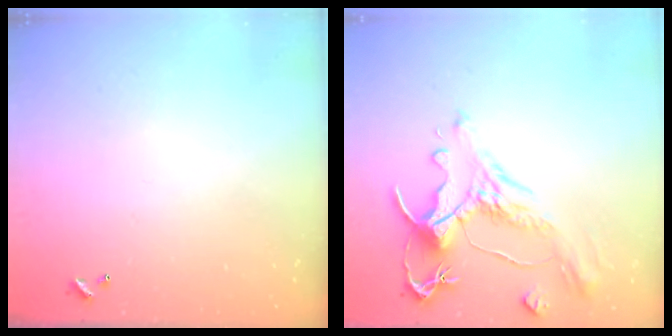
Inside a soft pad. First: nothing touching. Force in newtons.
{"total": 1.6, "press": 0.3, "slide": 1.5}